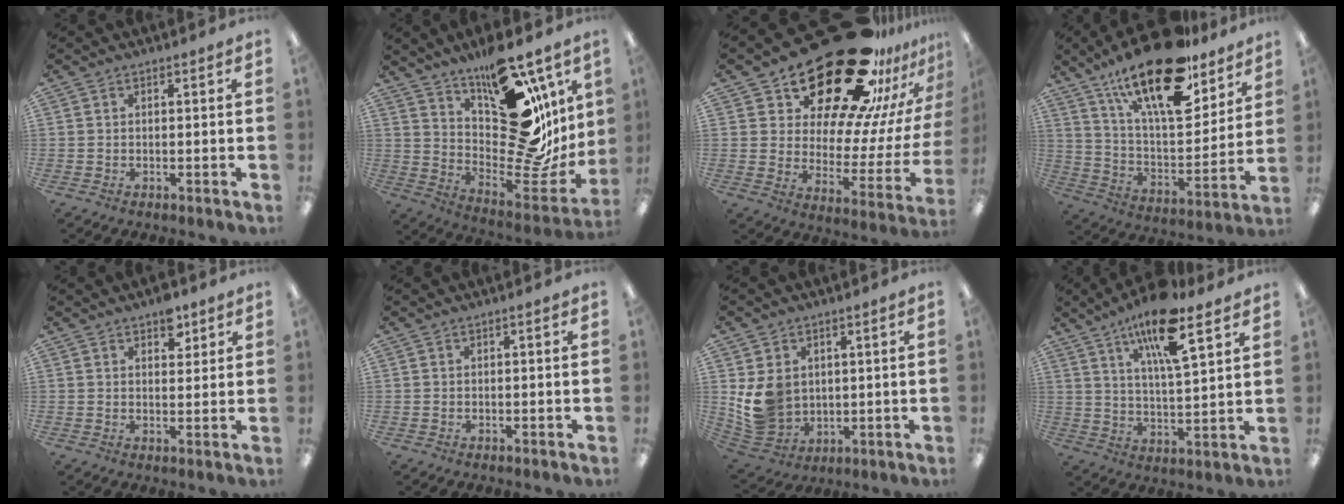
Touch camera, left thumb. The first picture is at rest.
{"total": 24.0, "force": [10.2, 11.9, 18.1], "torque": [-0.234, -0.087, 0.185]}
{"total": 28.8, "force": [22.1, 11.9, 14.3], "torque": [-0.206, -0.159, 0.385]}
{"total": 24.3, "force": [17.0, 8.7, 15.1], "torque": [-0.248, -0.102, 0.290]}
{"total": 5.5, "force": [3.5, 3.0, 2.9], "torque": [-0.017, -0.019, 0.055]}
{"total": 0.0}
{"total": 10.3, "force": [2.0, 8.9, 4.7], "torque": [-0.111, 0.001, 0.048]}
{"total": 15.3, "force": [9.8, 4.4, 10.9], "torque": [-0.191, -0.041, 0.162]}